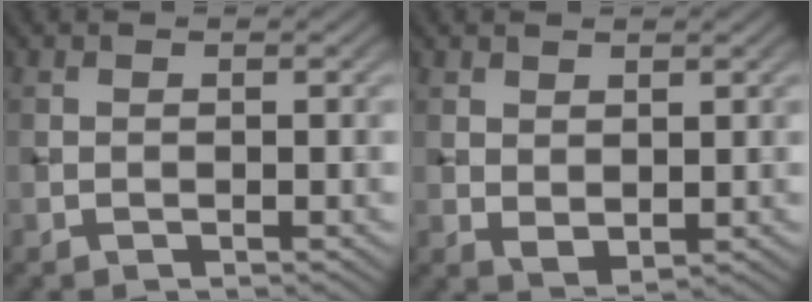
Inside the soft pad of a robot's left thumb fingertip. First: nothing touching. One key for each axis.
{"total": 2.0, "fx": 0.8, "fy": 1.3, "fz": 1.4, "tx": -0.029, "ty": -0.007, "tz": 0.021}